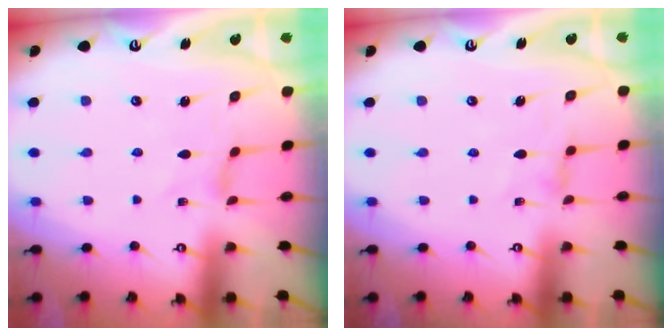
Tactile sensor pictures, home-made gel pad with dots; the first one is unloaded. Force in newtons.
{"total": 1.5, "press": 1.4, "slide": 0.4}